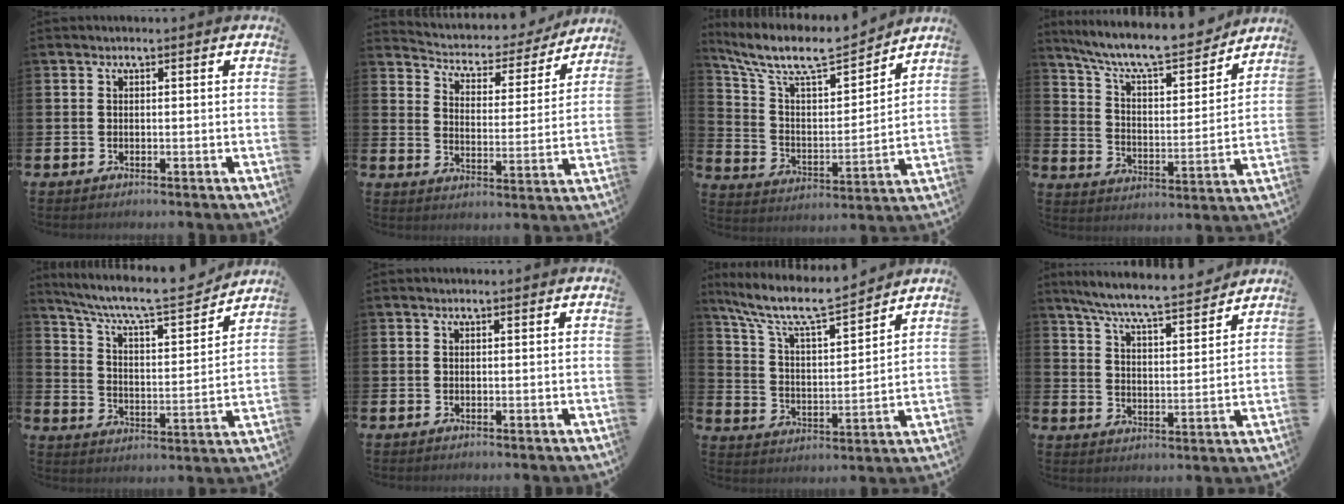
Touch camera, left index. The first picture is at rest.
{"total": 3.8, "force": [3.4, 1.5, 0.4], "torque": [-0.041, -0.035, 0.051]}
{"total": 9.5, "force": [8.3, 2.4, 3.9], "torque": [-0.122, -0.054, 0.143]}
{"total": 4.9, "force": [4.5, 0.4, 2.0], "torque": [-0.051, -0.011, 0.081]}
{"total": 8.2, "force": [7.3, 1.3, 3.5], "torque": [-0.099, -0.054, 0.120]}
{"total": 0.0}
{"total": 8.6, "force": [7.7, 1.3, 3.6], "torque": [-0.109, -0.049, 0.133]}
{"total": 6.8, "force": [6.4, 0.0, 2.4], "torque": [-0.078, -0.046, 0.111]}